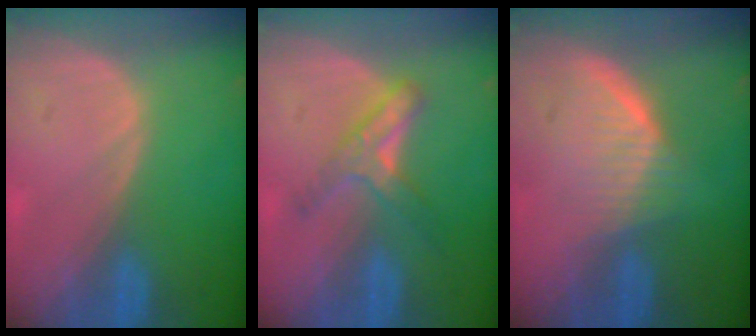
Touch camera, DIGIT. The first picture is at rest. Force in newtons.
{"total": 5.1, "press": 5.0, "slide": 0.9}
{"total": 5.4, "press": 5.3, "slide": 1.4}